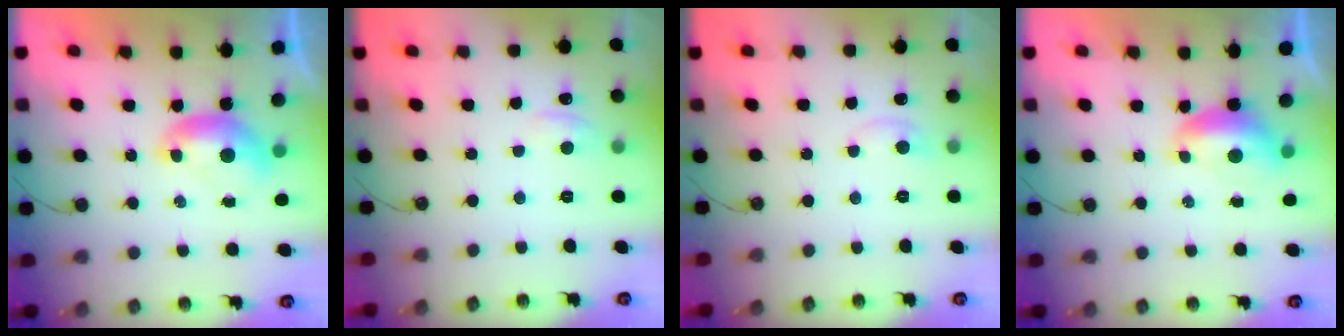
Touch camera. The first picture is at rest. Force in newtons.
{"total": 0.8, "press": 0.1, "slide": 0.8}
{"total": 0.7, "press": 0.3, "slide": 0.7}
{"total": 1.0, "press": 0.8, "slide": 0.6}